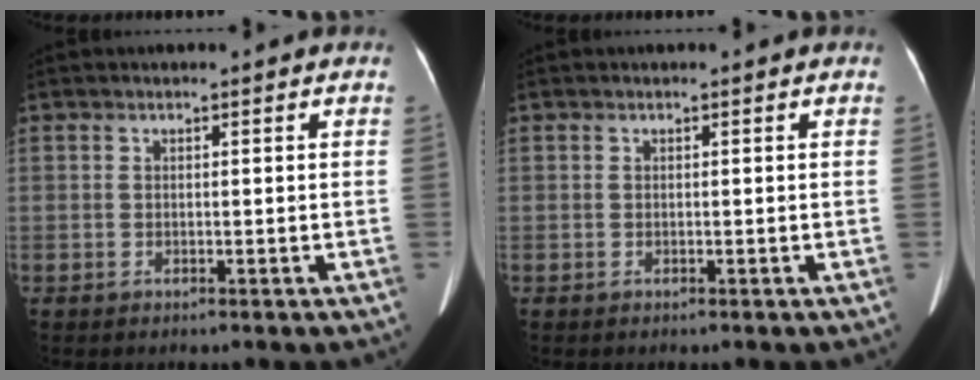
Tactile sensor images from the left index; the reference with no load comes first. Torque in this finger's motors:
{"motor_torque": [-0.04, -0.13, 0.00, 0.00]}